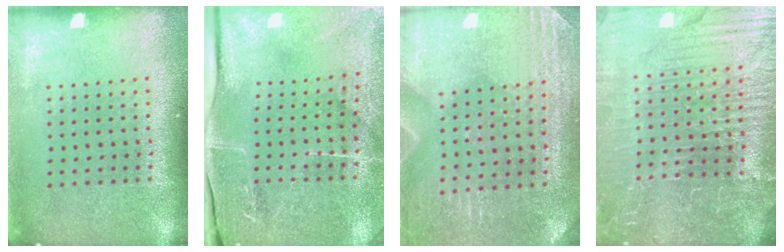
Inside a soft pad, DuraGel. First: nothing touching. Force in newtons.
{"total": 4.2, "press": 3.8, "slide": 1.9}
{"total": 2.9, "press": 2.8, "slide": 0.4}
{"total": 5.9, "press": 5.4, "slide": 2.4}